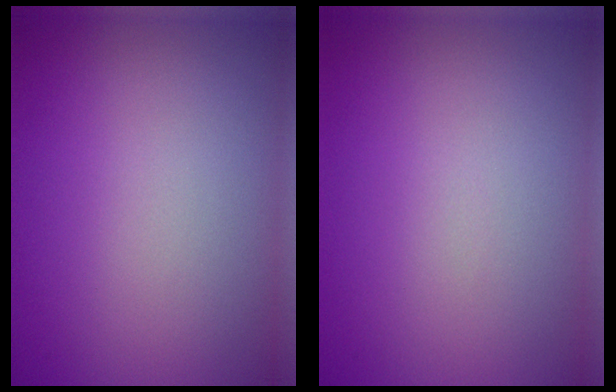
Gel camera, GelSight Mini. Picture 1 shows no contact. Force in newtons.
{"total": 0.0}